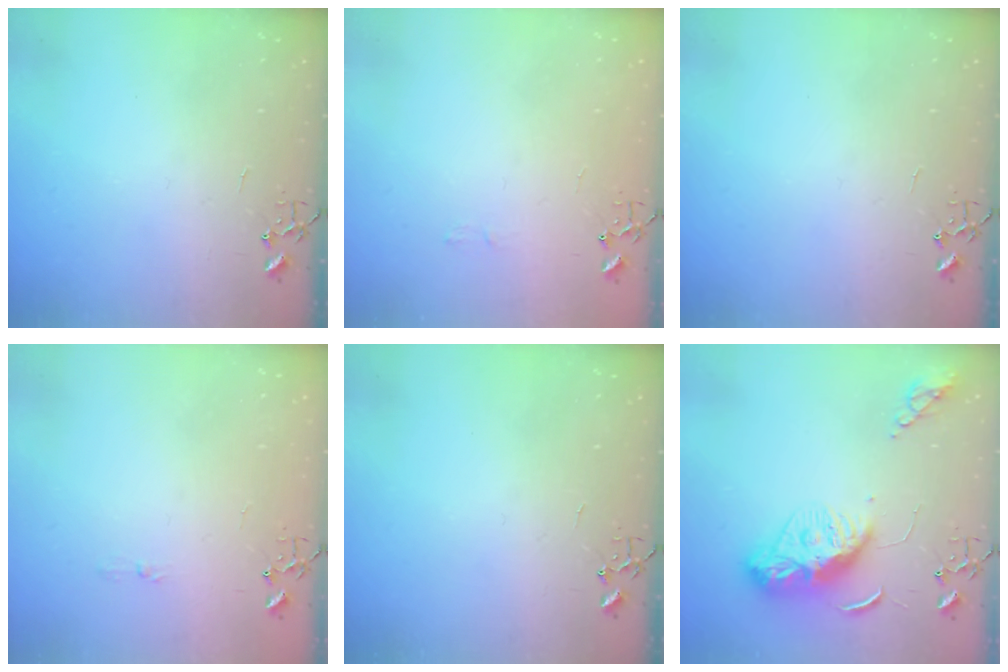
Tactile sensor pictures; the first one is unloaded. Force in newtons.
{"total": 3.9, "press": 3.9, "slide": 0.5}
{"total": 0.0}
{"total": 3.3, "press": 3.2, "slide": 0.4}
{"total": 0.0}
{"total": 11.6, "press": 11.6, "slide": 1.0}